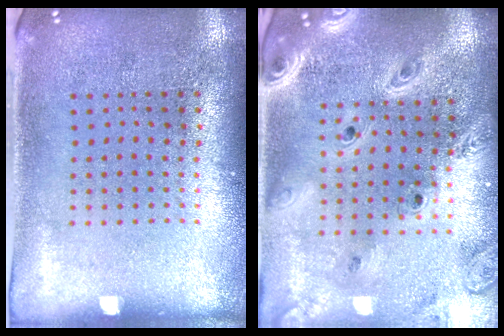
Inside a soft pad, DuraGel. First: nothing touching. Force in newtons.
{"total": 3.2, "press": 2.7, "slide": 1.8}